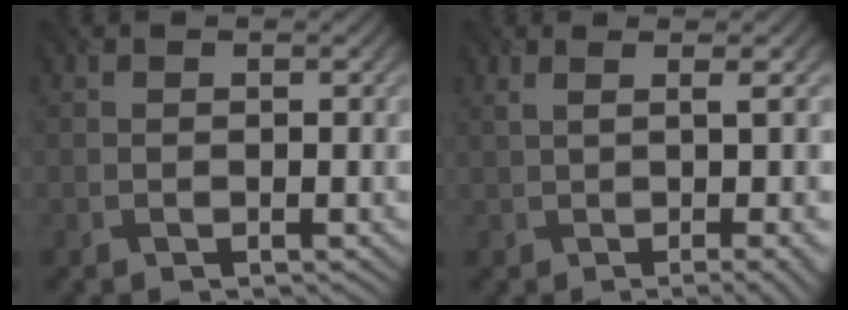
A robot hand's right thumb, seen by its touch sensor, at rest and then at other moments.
{"total": 6.9, "force": [0.1, 1.8, 6.7], "torque": [-0.074, 0.011, 0.006]}